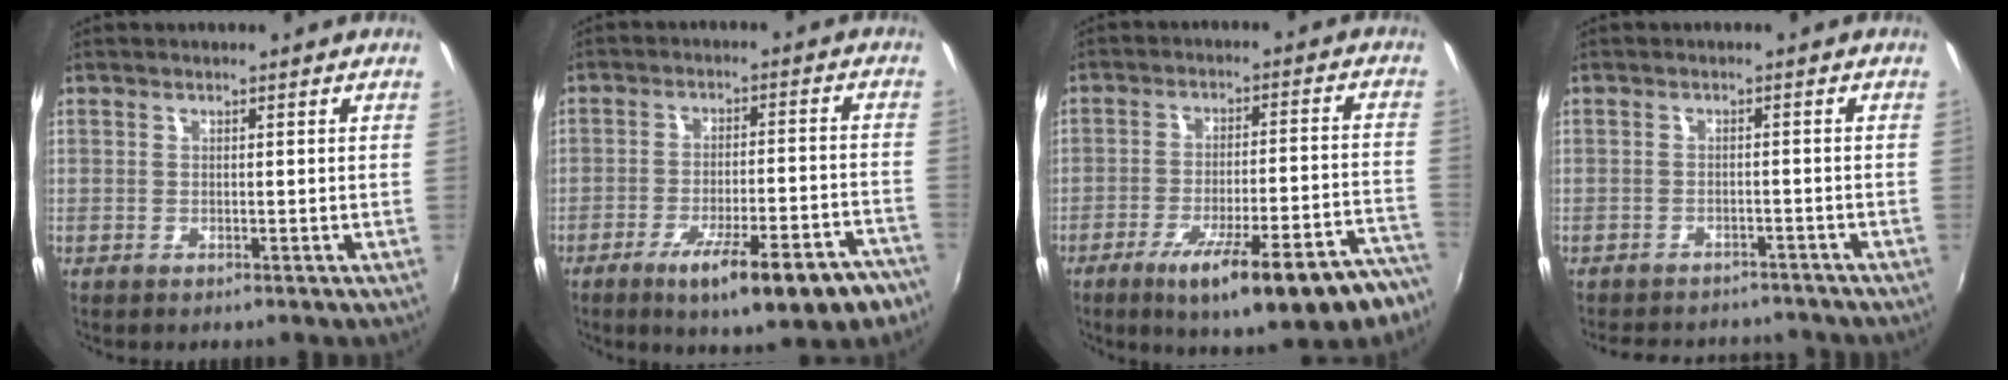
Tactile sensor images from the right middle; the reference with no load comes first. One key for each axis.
{"total": 15.3, "fx": -10.1, "fy": 3.1, "fz": 11.0, "tx": -0.175, "ty": -0.028, "tz": -0.142}
{"total": 19.6, "fx": -13.8, "fy": 3.5, "fz": 13.5, "tx": -0.203, "ty": -0.035, "tz": -0.188}
{"total": 11.5, "fx": -10.1, "fy": 3.9, "fz": 3.6, "tx": -0.085, "ty": -0.004, "tz": -0.136}